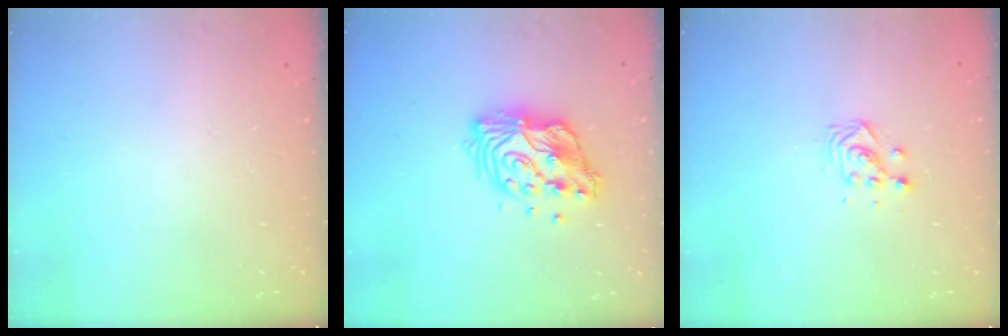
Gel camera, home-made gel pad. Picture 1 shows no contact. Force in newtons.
{"total": 13.0, "press": 13.0, "slide": 1.1}
{"total": 3.3, "press": 3.3, "slide": 0.3}